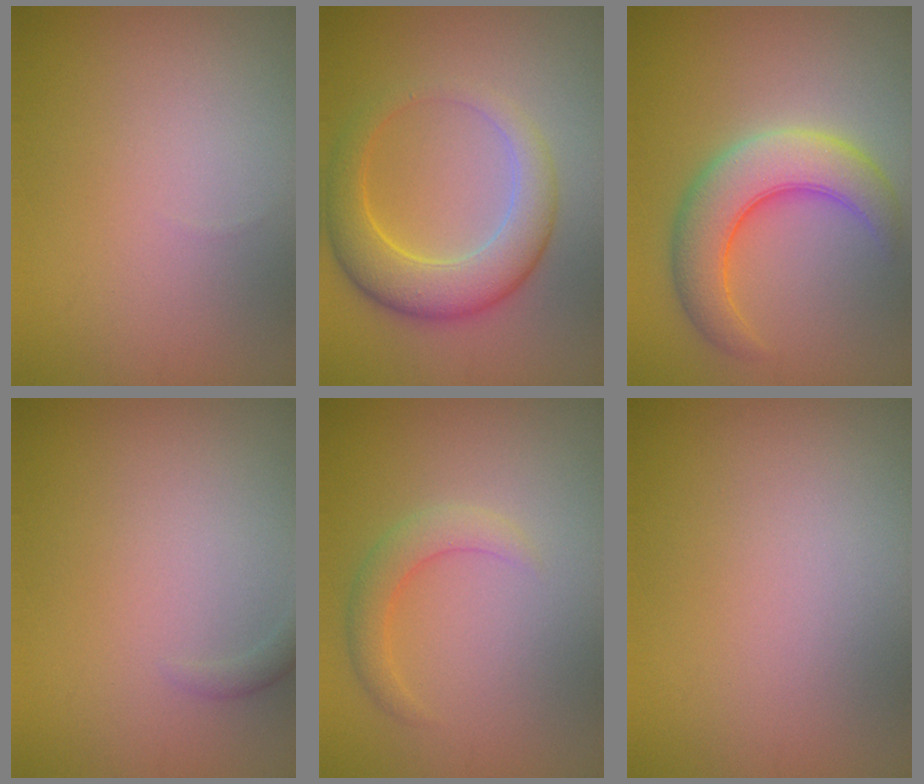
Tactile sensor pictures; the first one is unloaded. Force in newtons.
{"total": 5.6, "press": 5.6, "slide": 0.2}
{"total": 6.4, "press": 6.4, "slide": 0.2}
{"total": 0.8, "press": 0.8, "slide": 0.1}
{"total": 2.3, "press": 2.3, "slide": 0.1}
{"total": 0.0}